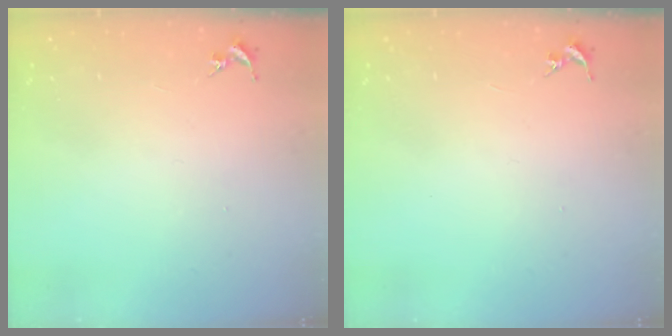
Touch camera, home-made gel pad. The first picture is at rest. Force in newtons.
{"total": 0.0}